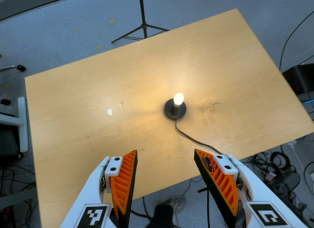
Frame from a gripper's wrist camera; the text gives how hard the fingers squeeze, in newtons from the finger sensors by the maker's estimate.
{"total": 0.0}